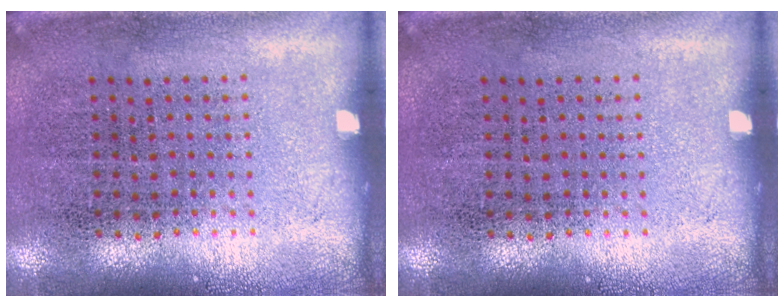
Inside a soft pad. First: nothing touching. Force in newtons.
{"total": 0.0}